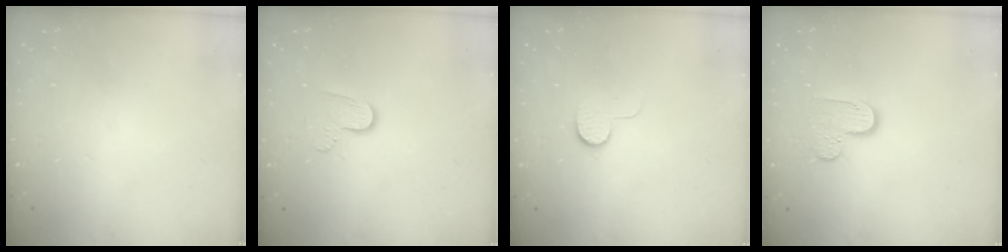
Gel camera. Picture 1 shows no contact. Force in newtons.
{"total": 5.7, "press": 5.7, "slide": 0.5}
{"total": 5.2, "press": 5.1, "slide": 0.8}
{"total": 6.2, "press": 6.2, "slide": 0.3}